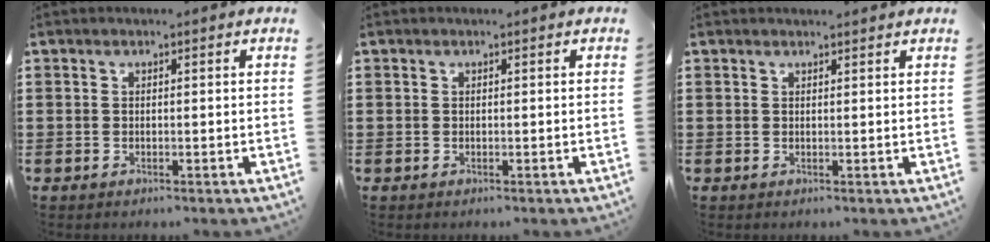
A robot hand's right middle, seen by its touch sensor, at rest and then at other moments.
{"total": 0.0}
{"total": 0.7, "force": [0.7, 0.0, 0.2], "torque": [0.002, -0.005, 0.012]}